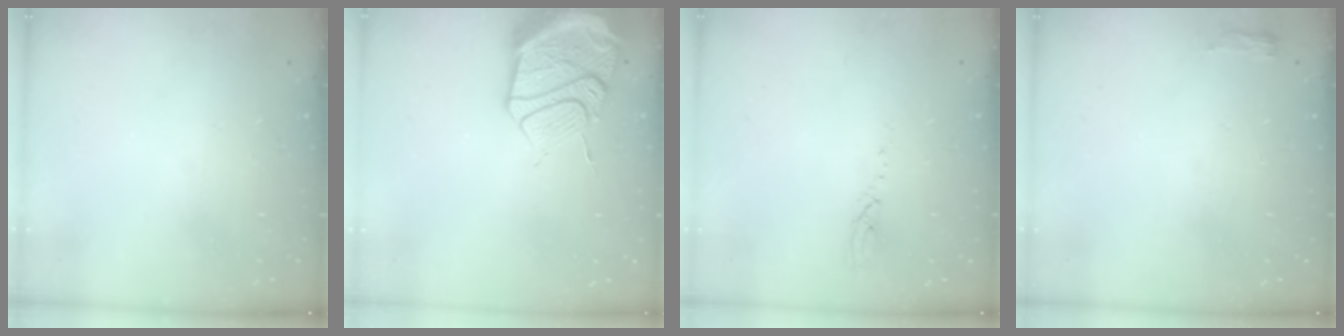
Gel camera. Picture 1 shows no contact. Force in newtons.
{"total": 17.2, "press": 17.1, "slide": 1.7}
{"total": 3.2, "press": 3.2, "slide": 0.3}
{"total": 3.3, "press": 3.2, "slide": 1.0}